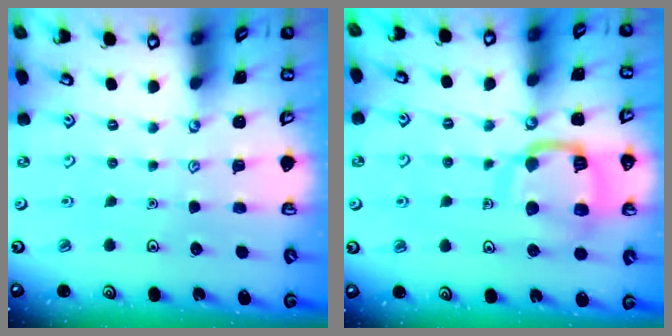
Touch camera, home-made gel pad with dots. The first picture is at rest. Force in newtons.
{"total": 13.2, "press": 13.1, "slide": 1.5}